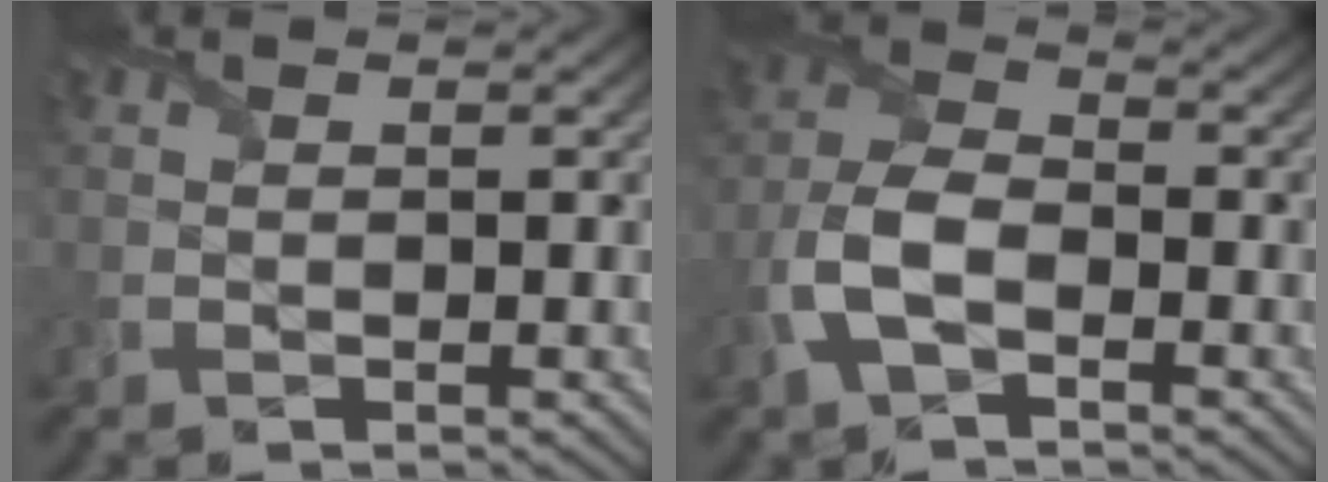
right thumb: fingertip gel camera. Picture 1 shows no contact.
{"total": 7.1, "force": [-2.9, 3.9, 5.2], "torque": [-0.124, 0.005, -0.073]}